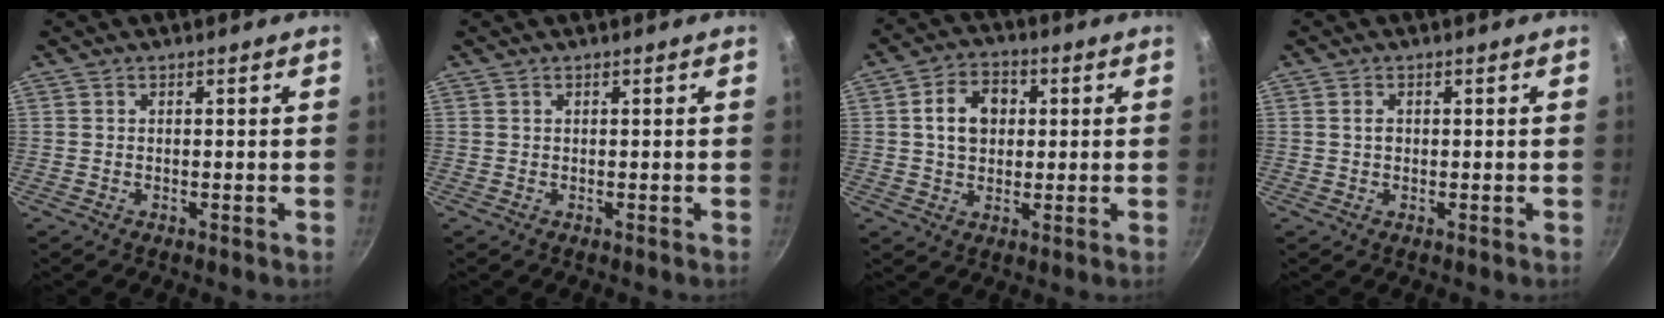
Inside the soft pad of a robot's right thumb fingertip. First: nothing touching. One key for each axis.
{"total": 0.0}
{"total": 8.3, "fx": 1.3, "fy": 6.4, "fz": 5.2, "tx": -0.063, "ty": 0.012, "tz": 0.014}
{"total": 1.4, "fx": 0.1, "fy": 1.1, "fz": 0.9, "tx": -0.013, "ty": 0.005, "tz": 0.001}